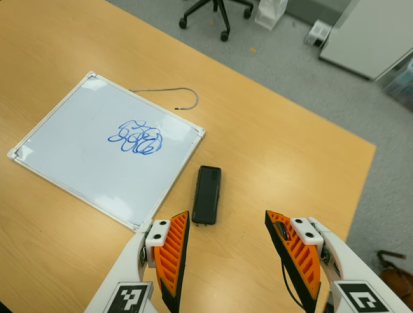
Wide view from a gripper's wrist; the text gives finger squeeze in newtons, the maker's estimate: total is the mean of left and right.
{"total": 0.0}